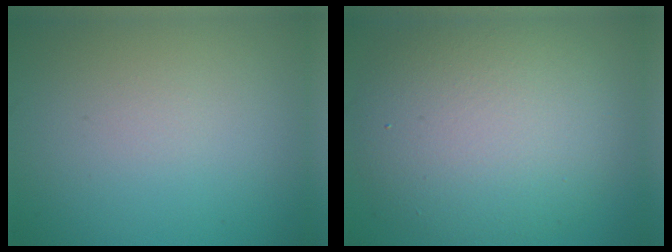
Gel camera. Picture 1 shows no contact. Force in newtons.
{"total": 8.8, "press": 8.8, "slide": 0.7}